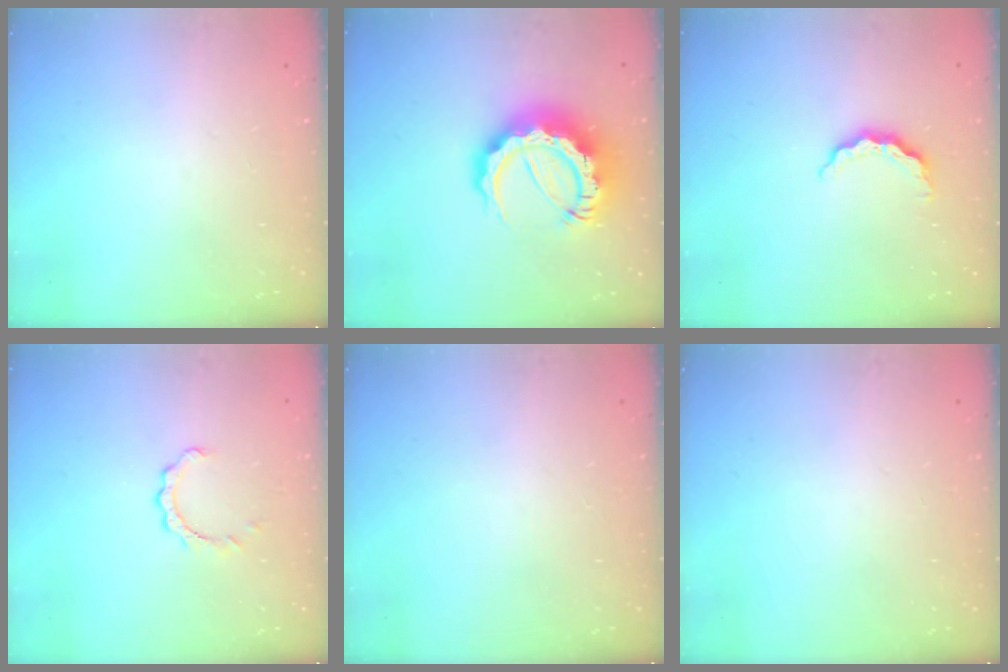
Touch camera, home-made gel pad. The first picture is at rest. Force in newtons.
{"total": 15.0, "press": 14.9, "slide": 1.5}
{"total": 5.6, "press": 5.6, "slide": 0.7}
{"total": 3.8, "press": 3.7, "slide": 0.3}
{"total": 0.0}
{"total": 0.0}